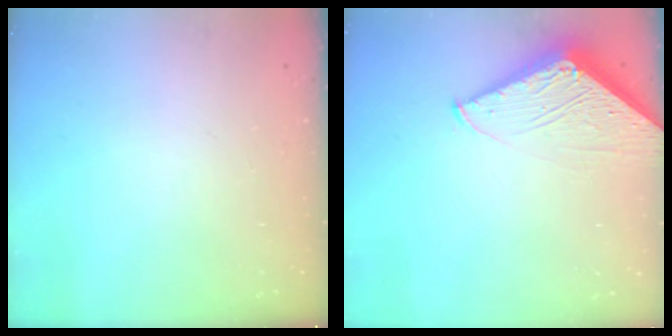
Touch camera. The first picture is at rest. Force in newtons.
{"total": 4.8, "press": 4.7, "slide": 0.5}